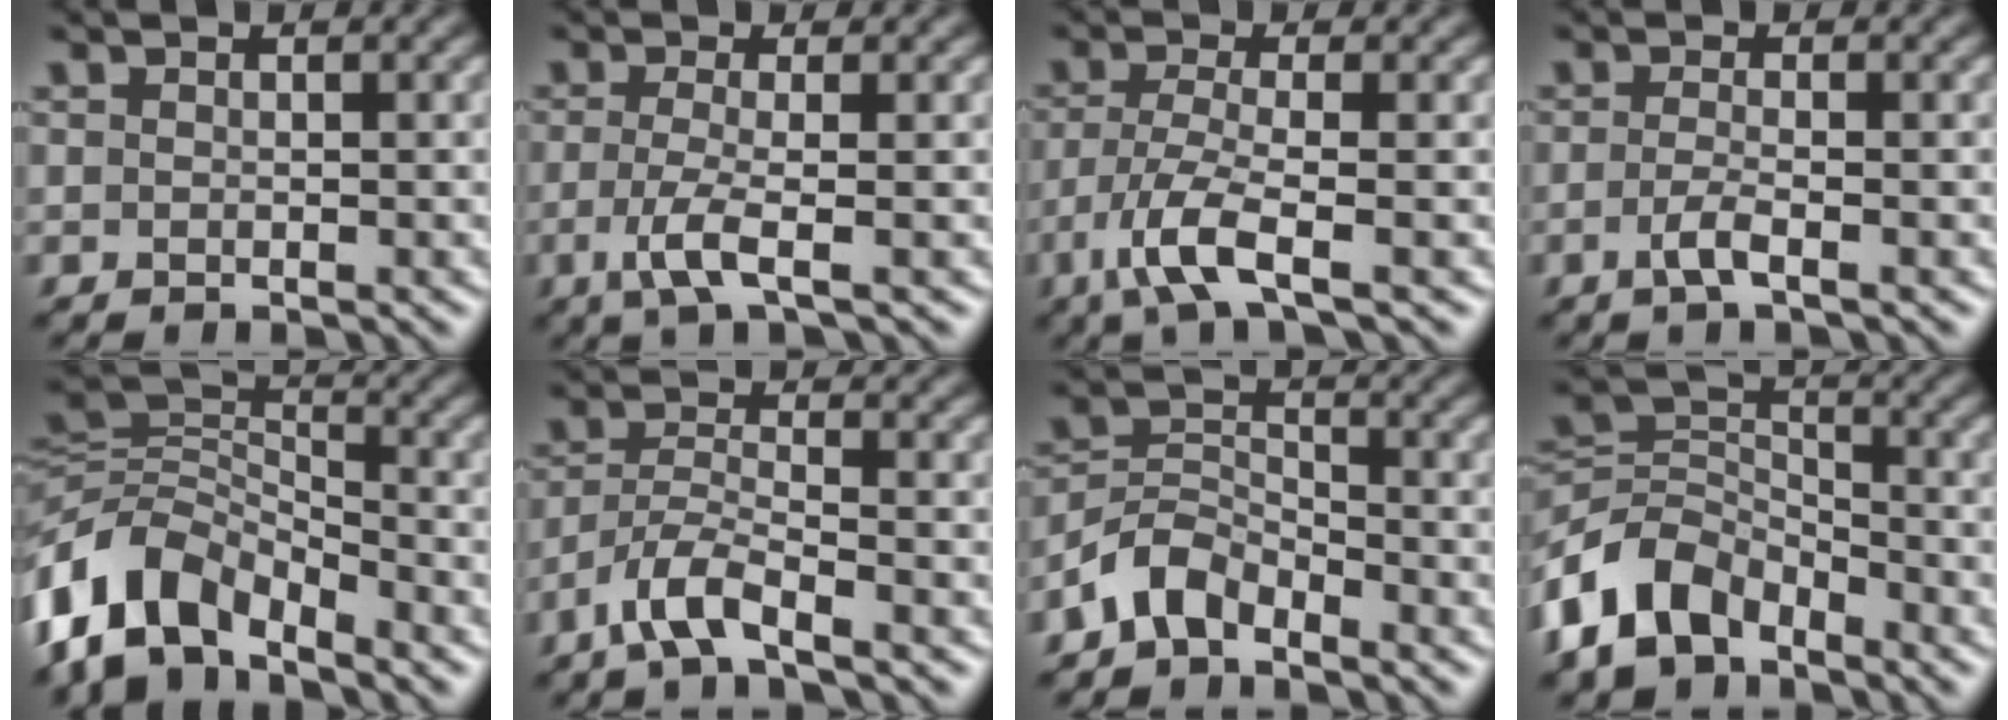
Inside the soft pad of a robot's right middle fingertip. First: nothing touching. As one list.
[{"total": 3.1, "force": [-1.0, 0.6, 2.9], "torque": [-0.065, -0.007, -0.026]}, {"total": 4.4, "force": [-2.3, 0.8, 3.7], "torque": [-0.082, -0.006, -0.054]}, {"total": 1.8, "force": [-0.7, 0.4, 1.6], "torque": [-0.035, 0.001, -0.020]}, {"total": 7.7, "force": [-4.7, 4.1, 4.4], "torque": [-0.081, 0.006, -0.102]}, {"total": 4.0, "force": [-2.8, 0.8, 2.7], "torque": [-0.059, 0.003, -0.066]}, {"total": 3.6, "force": [-2.7, 1.9, 1.5], "torque": [-0.030, 0.013, -0.066]}, {"total": 7.5, "force": [-4.8, 4.5, 3.7], "torque": [-0.079, 0.002, -0.107]}]